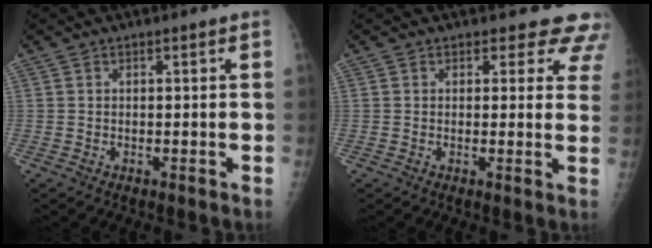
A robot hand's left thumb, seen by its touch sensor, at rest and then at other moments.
{"total": 6.9, "force": [5.9, 3.5, 1.2], "torque": [0.037, -0.023, 0.039]}